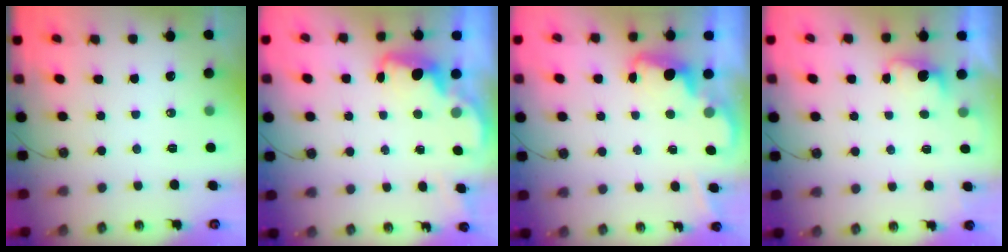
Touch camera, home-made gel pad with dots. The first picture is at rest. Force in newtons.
{"total": 2.2, "press": 2.2, "slide": 0.6}
{"total": 2.3, "press": 2.2, "slide": 0.5}
{"total": 1.9, "press": 1.6, "slide": 0.9}